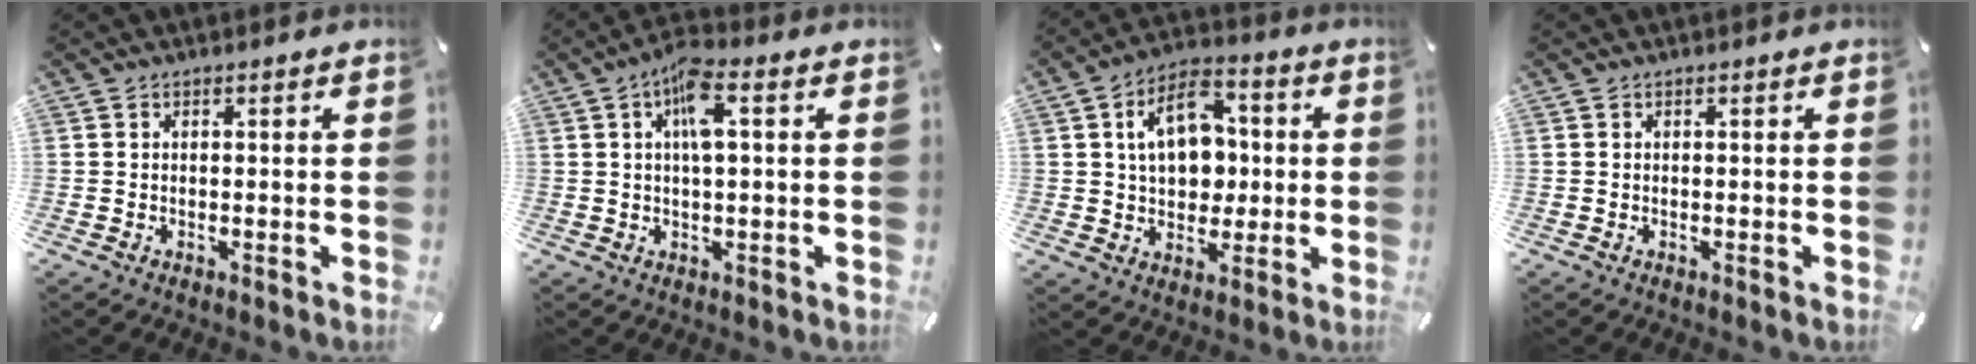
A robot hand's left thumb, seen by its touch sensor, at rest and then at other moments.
{"total": 7.2, "force": [1.8, 2.5, 6.6], "torque": [-0.115, 0.004, 0.027]}
{"total": 12.9, "force": [1.8, 9.5, 8.6], "torque": [-0.129, 0.010, 0.033]}
{"total": 0.0}